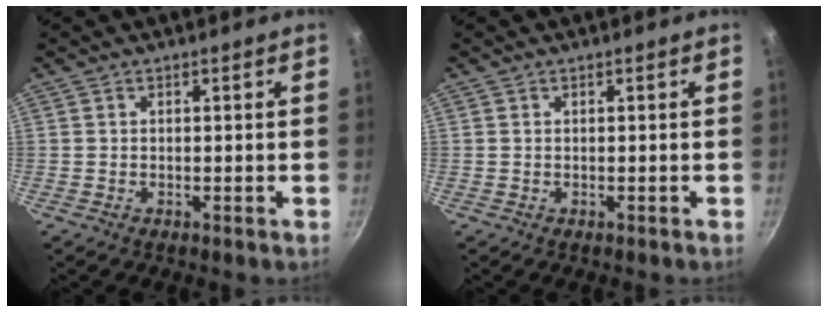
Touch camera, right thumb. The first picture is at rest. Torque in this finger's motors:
{"motor_torque": [0.21, 0.07, 0.03, -0.39, 0.03]}